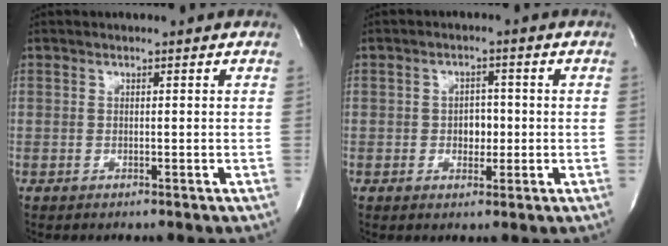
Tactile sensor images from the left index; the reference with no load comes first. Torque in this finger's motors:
{"motor_torque": [-0.11, -0.04, -0.05, 0.00]}